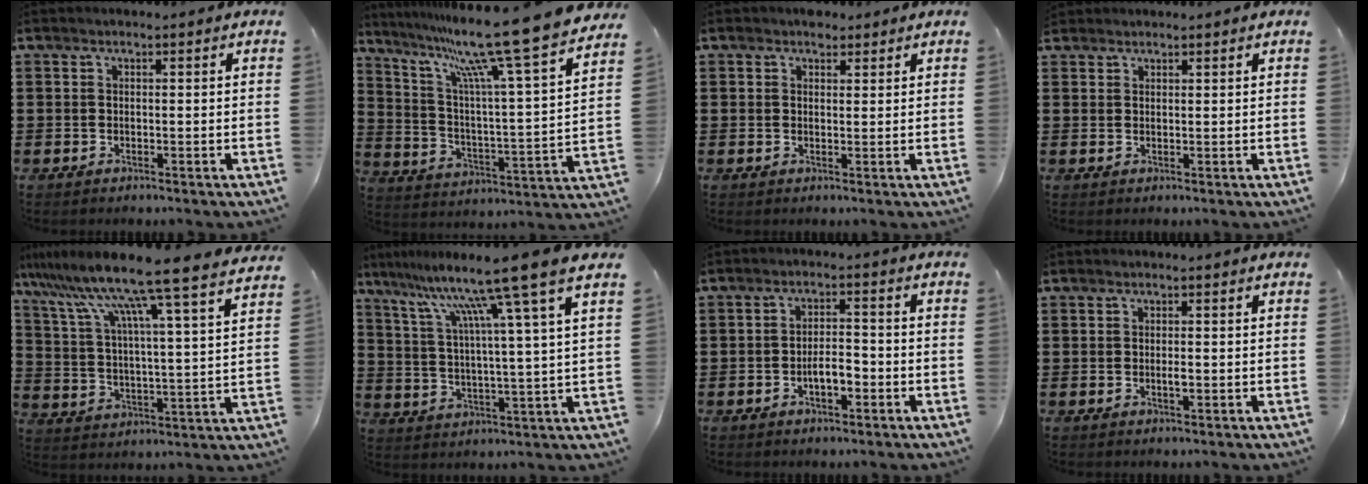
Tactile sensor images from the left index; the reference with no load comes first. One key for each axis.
{"total": 14.7, "fx": 12.1, "fy": -1.1, "fz": 8.4, "tx": -0.184, "ty": -0.086, "tz": 0.191}
{"total": 2.0, "fx": 1.6, "fy": 1.0, "fz": 0.5, "tx": -0.005, "ty": 0.003, "tz": 0.030}
{"total": 1.2, "fx": 1.2, "fy": 0.4, "fz": 0.0, "tx": -0.003, "ty": 0.001, "tz": 0.023}
{"total": 11.5, "fx": 10.0, "fy": -0.8, "fz": 5.7, "tx": -0.151, "ty": -0.070, "tz": 0.161}
{"total": 12.4, "fx": 9.1, "fy": -1.1, "fz": 8.3, "tx": -0.189, "ty": -0.050, "tz": 0.137}
{"total": 4.0, "fx": -1.7, "fy": 1.6, "fz": 3.2, "tx": -0.058, "ty": 0.008, "tz": -0.032}
{"total": 1.3, "fx": -0.3, "fy": 0.4, "fz": 1.2, "tx": -0.023, "ty": -0.002, "tz": -0.005}